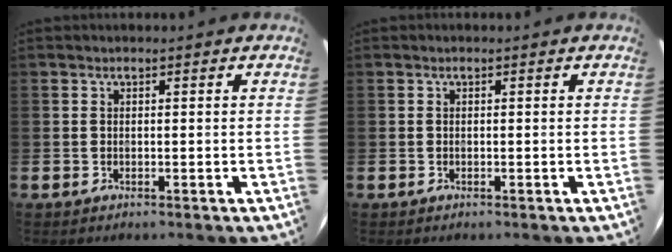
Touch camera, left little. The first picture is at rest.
{"total": 0.0}